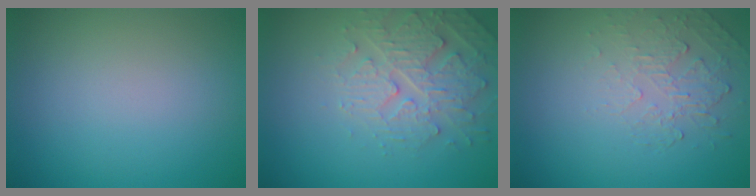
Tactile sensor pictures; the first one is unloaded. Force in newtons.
{"total": 4.2, "press": 4.1, "slide": 0.8}
{"total": 2.1, "press": 0.9, "slide": 1.9}